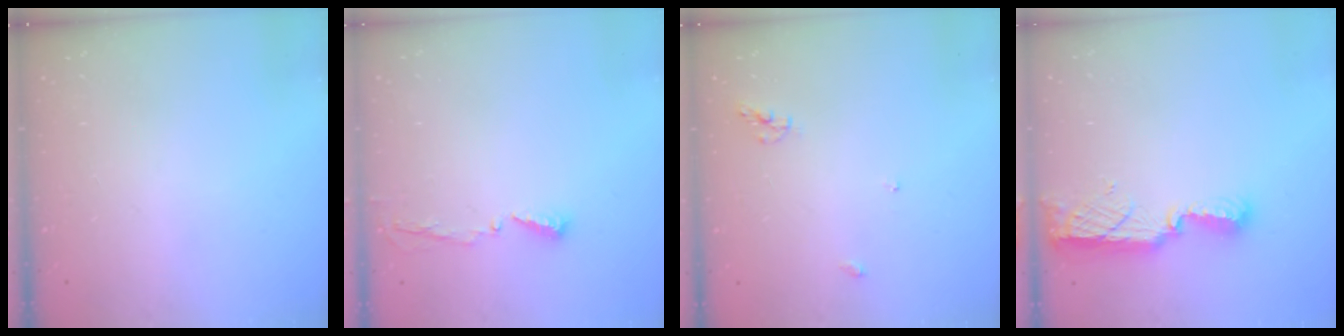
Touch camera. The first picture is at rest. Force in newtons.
{"total": 3.4, "press": 3.4, "slide": 0.4}
{"total": 5.4, "press": 5.4, "slide": 0.0}
{"total": 8.5, "press": 8.4, "slide": 0.8}